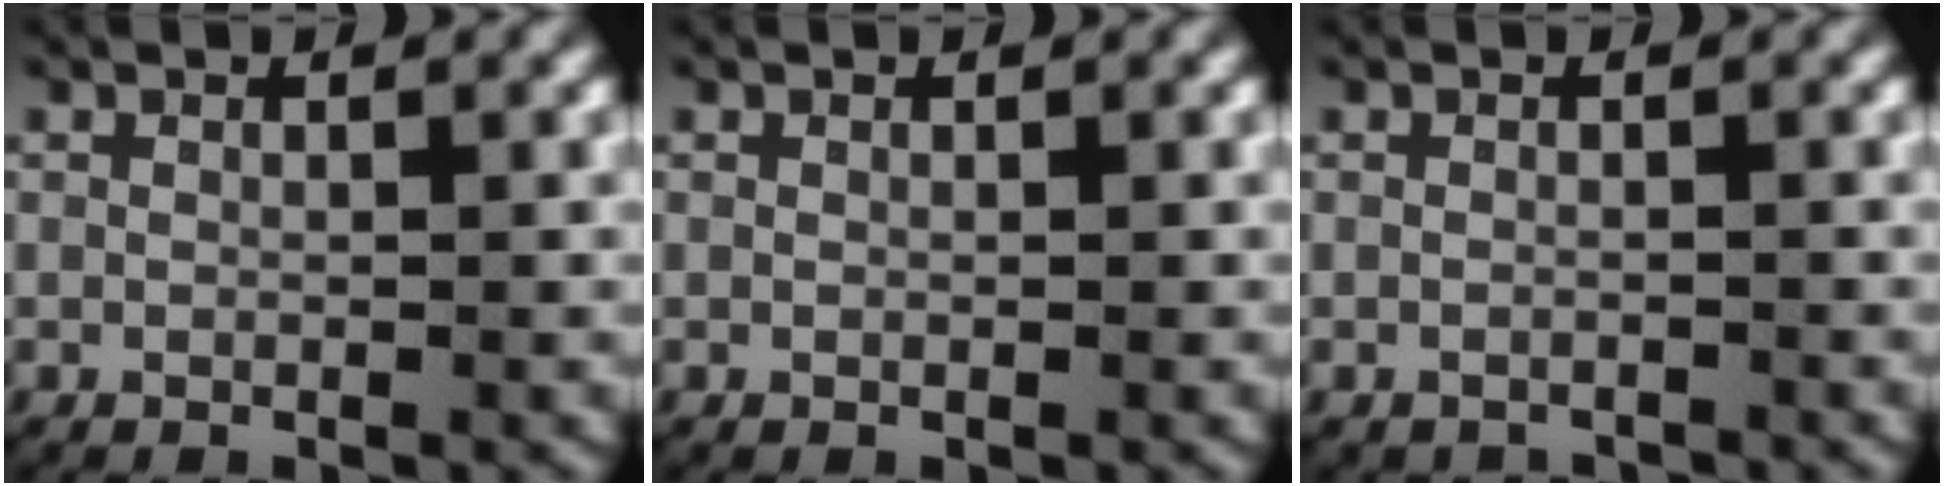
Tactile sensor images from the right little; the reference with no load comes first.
{"total": 0.0}
{"total": 1.3, "force": [-1.3, 0.2, 0.0], "torque": [0.002, -0.005, -0.019]}